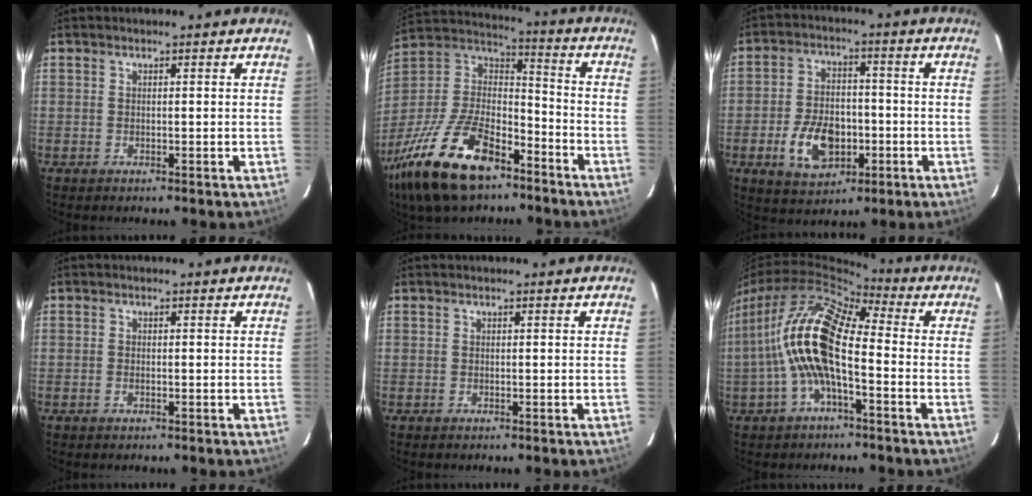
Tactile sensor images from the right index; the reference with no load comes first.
{"total": 24.6, "force": [-15.3, 11.2, 15.6], "torque": [-0.332, -0.015, -0.268]}
{"total": 11.3, "force": [-3.8, 7.2, 7.8], "torque": [-0.161, 0.009, -0.054]}
{"total": 0.9, "force": [-0.4, 0.5, 0.6], "torque": [-0.013, 0.000, -0.006]}
{"total": 0.0}
{"total": 14.1, "force": [-2.0, 5.2, 13.0], "torque": [-0.254, 0.013, -0.043]}